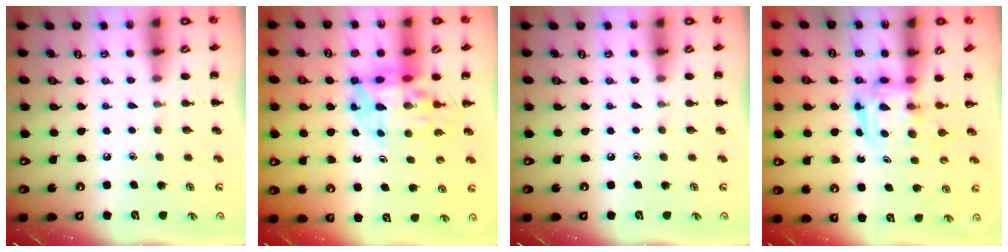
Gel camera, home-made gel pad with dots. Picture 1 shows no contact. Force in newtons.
{"total": 11.0, "press": 10.5, "slide": 3.2}
{"total": 0.0}
{"total": 3.2, "press": 3.2, "slide": 0.2}